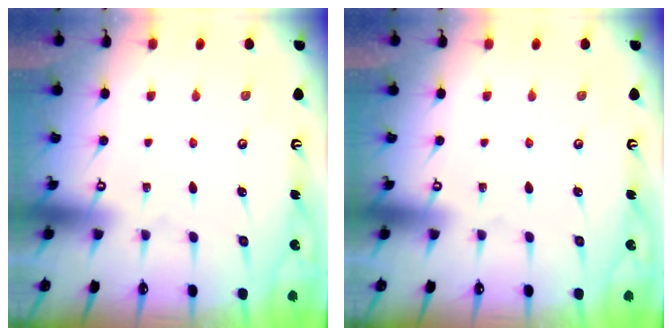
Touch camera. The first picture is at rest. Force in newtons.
{"total": 0.0}